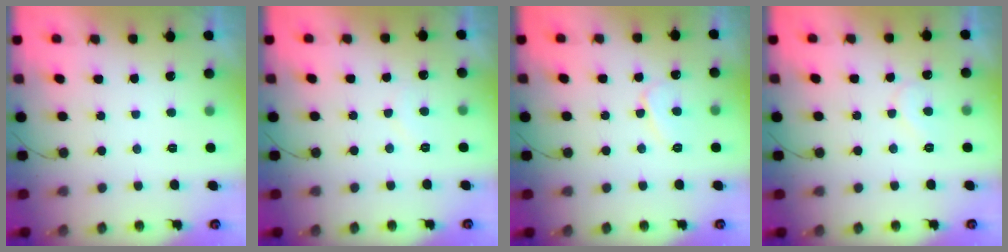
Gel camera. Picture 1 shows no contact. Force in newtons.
{"total": 4.8, "press": 4.8, "slide": 0.4}
{"total": 5.8, "press": 5.8, "slide": 0.5}
{"total": 6.1, "press": 6.1, "slide": 0.6}